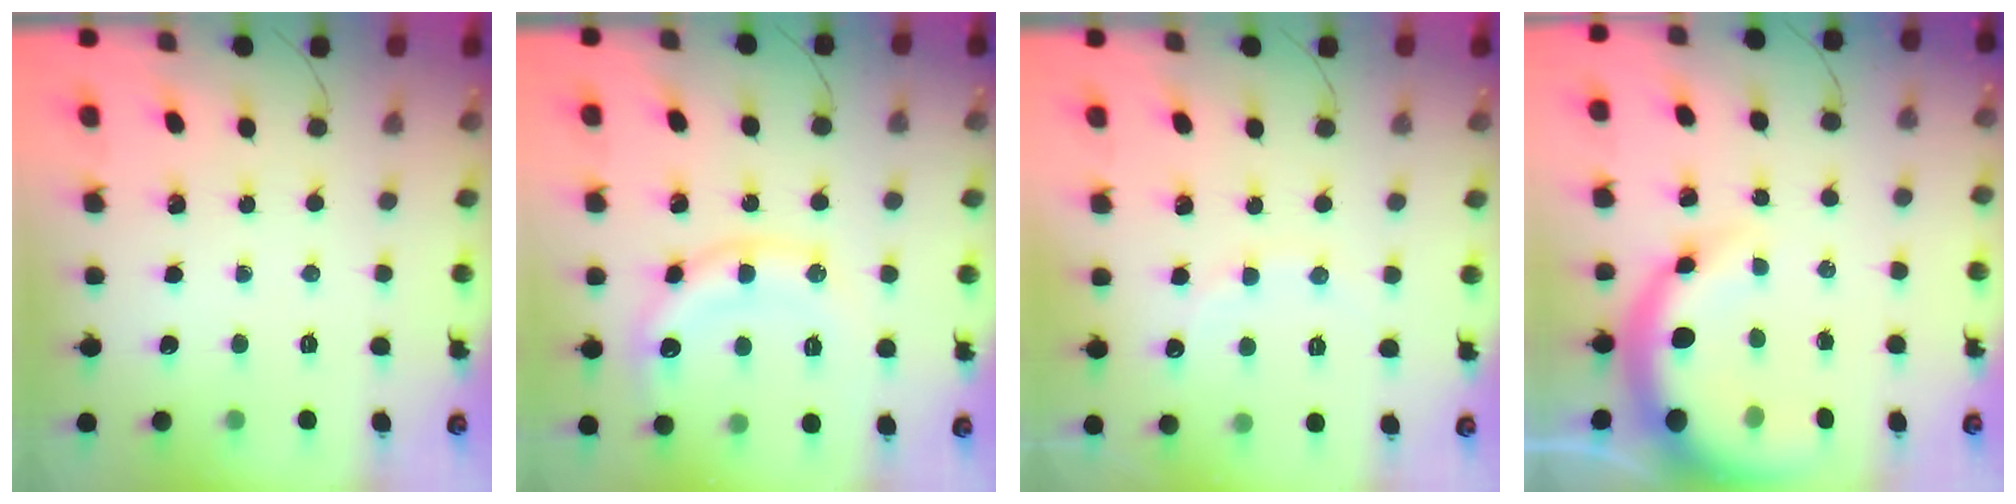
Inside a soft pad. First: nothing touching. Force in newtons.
{"total": 11.9, "press": 11.8, "slide": 0.9}
{"total": 7.7, "press": 7.5, "slide": 1.6}
{"total": 9.2, "press": 8.8, "slide": 2.9}